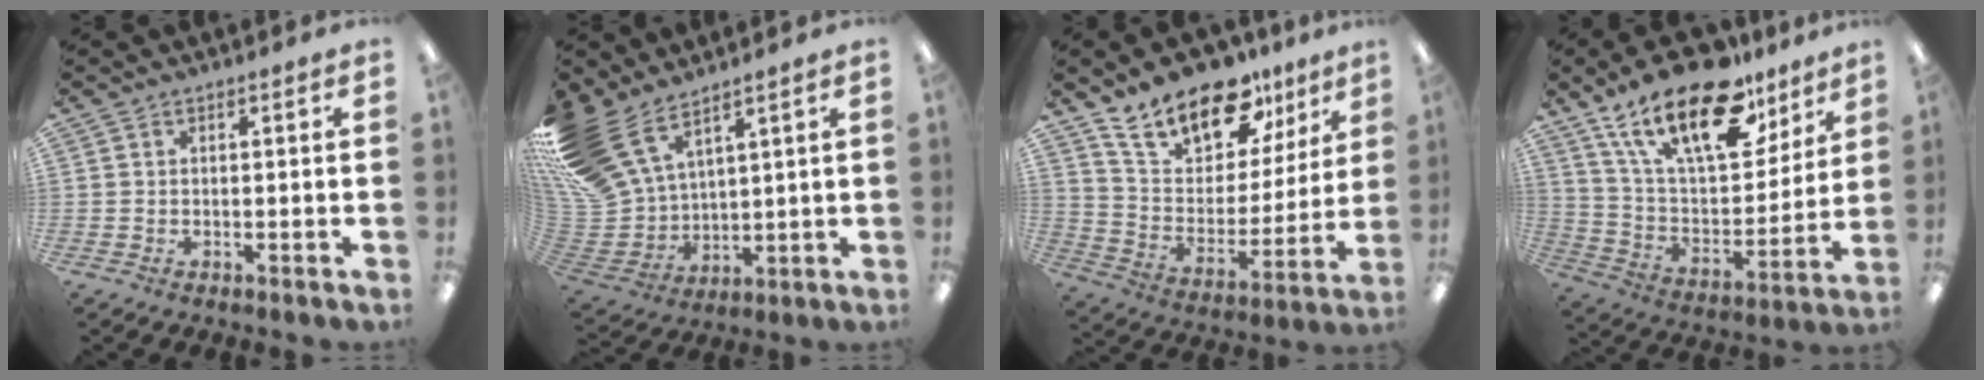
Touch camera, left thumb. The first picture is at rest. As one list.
[{"total": 18.3, "force": [11.8, 9.9, 9.9], "torque": [-0.238, -0.061, 0.227]}, {"total": 17.5, "force": [13.6, 8.1, 7.4], "torque": [-0.132, -0.093, 0.244]}, {"total": 23.7, "force": [15.7, 10.2, 14.5], "torque": [-0.243, -0.087, 0.272]}]